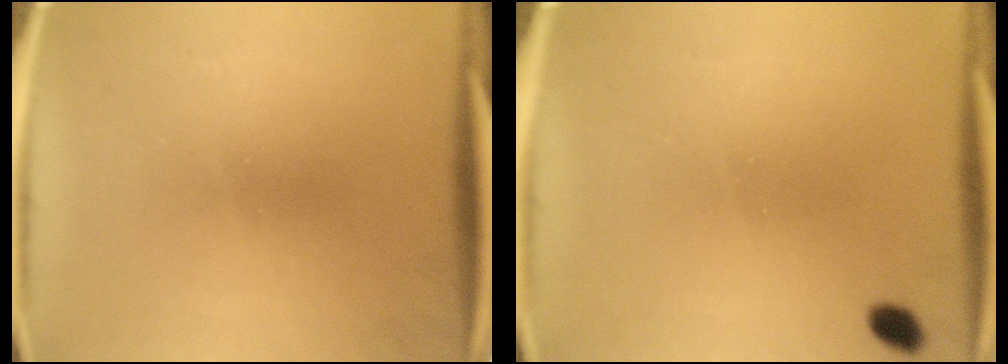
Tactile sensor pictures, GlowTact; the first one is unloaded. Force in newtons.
{"total": 1.8}